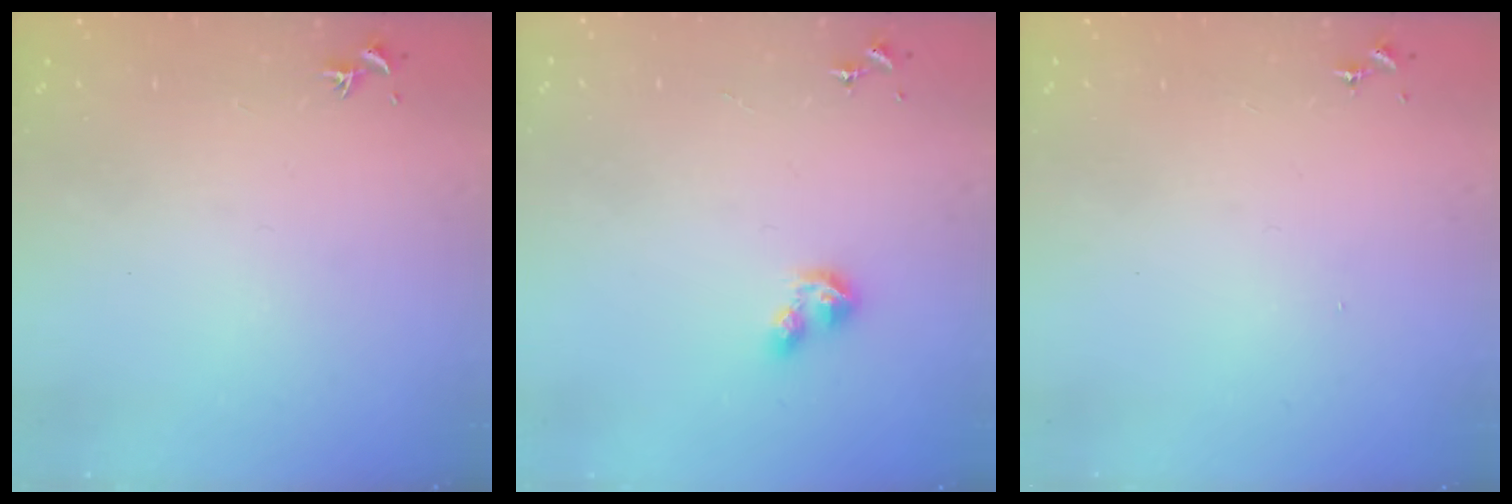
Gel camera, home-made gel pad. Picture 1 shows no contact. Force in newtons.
{"total": 4.5, "press": 4.4, "slide": 0.6}
{"total": 0.0}